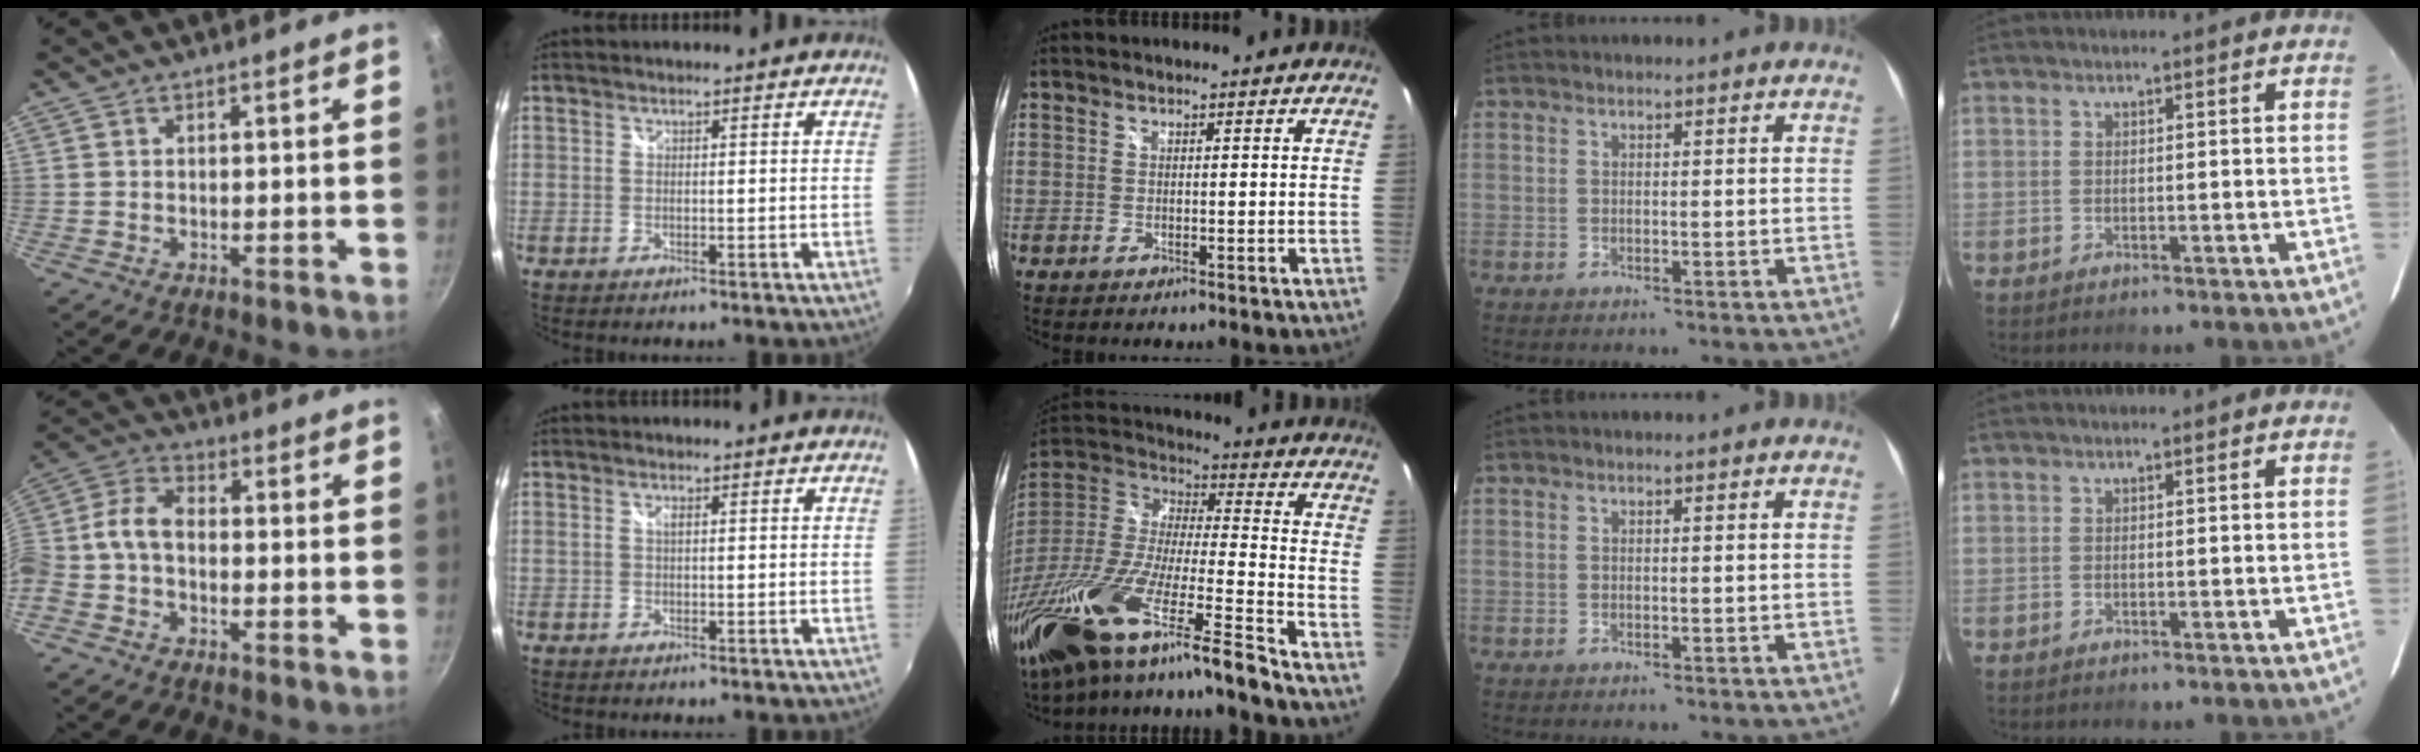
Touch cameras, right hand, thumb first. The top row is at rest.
{"thumb": {"total": 7.9, "force": [-1.9, 5.2, 5.7], "torque": [-0.126, 0.043, -0.052]}, "index": {"total": 0.8, "force": [0.2, 0.1, 0.7], "torque": [-0.014, 0.002, 0.002]}, "middle": {"total": 29.0, "force": [-20.8, 2.7, 20.1], "torque": [-0.354, -0.068, -0.372]}}